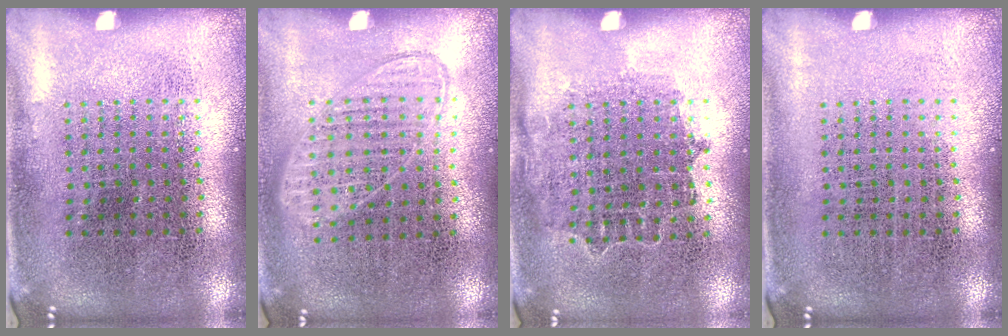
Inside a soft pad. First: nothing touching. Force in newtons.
{"total": 0.9, "press": 0.9, "slide": 0.3}
{"total": 0.8, "press": 0.8, "slide": 0.3}
{"total": 0.0}